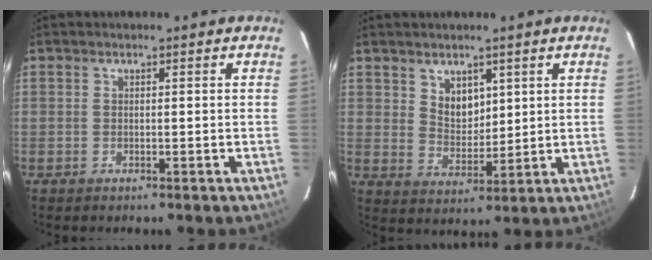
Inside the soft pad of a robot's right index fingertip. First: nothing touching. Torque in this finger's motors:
{"motor_torque": [0.05, 0.06, 0.06, 0.02]}